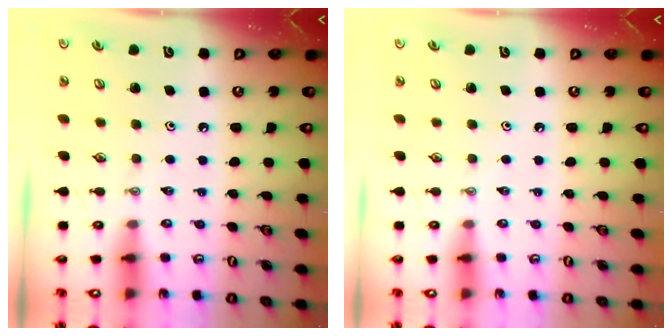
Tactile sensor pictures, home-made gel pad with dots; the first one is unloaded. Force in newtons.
{"total": 0.0}